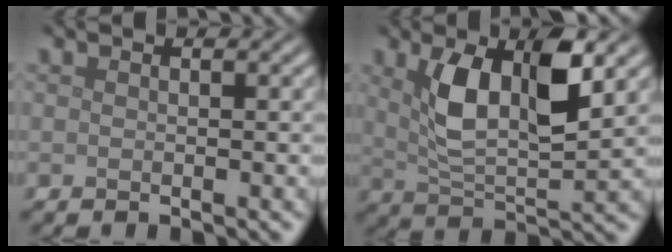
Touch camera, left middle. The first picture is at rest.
{"total": 7.1, "force": [2.3, 2.8, 6.1], "torque": [-0.121, 0.003, 0.043]}